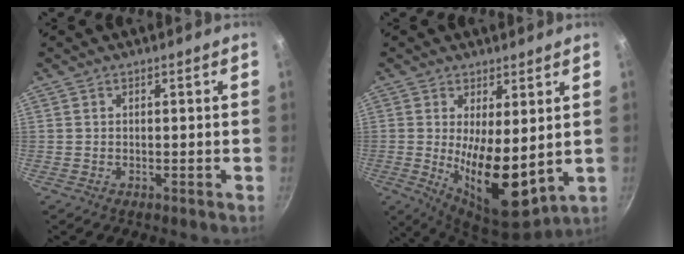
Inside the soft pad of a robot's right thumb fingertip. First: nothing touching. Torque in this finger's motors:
{"motor_torque": [-0.73, 2.34, 1.89, -0.23, 0.20]}